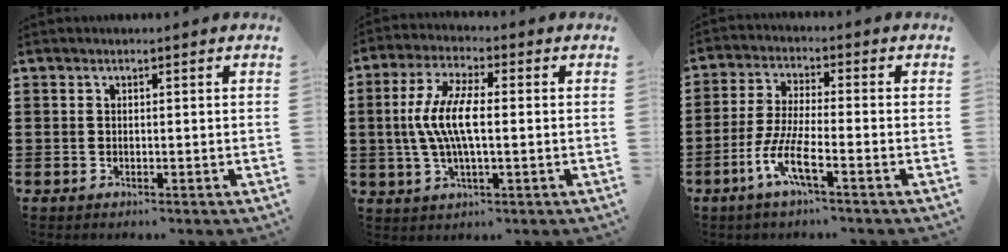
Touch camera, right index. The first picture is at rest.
{"total": 8.2, "force": [-0.4, 2.7, 7.7], "torque": [-0.172, -0.005, -0.018]}
{"total": 7.4, "force": [-3.9, 1.1, 6.1], "torque": [-0.148, -0.017, -0.082]}